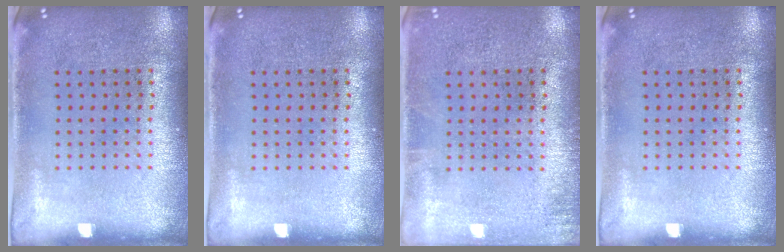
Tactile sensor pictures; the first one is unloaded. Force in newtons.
{"total": 0.0}
{"total": 0.9, "press": 0.9, "slide": 0.2}
{"total": 0.0}